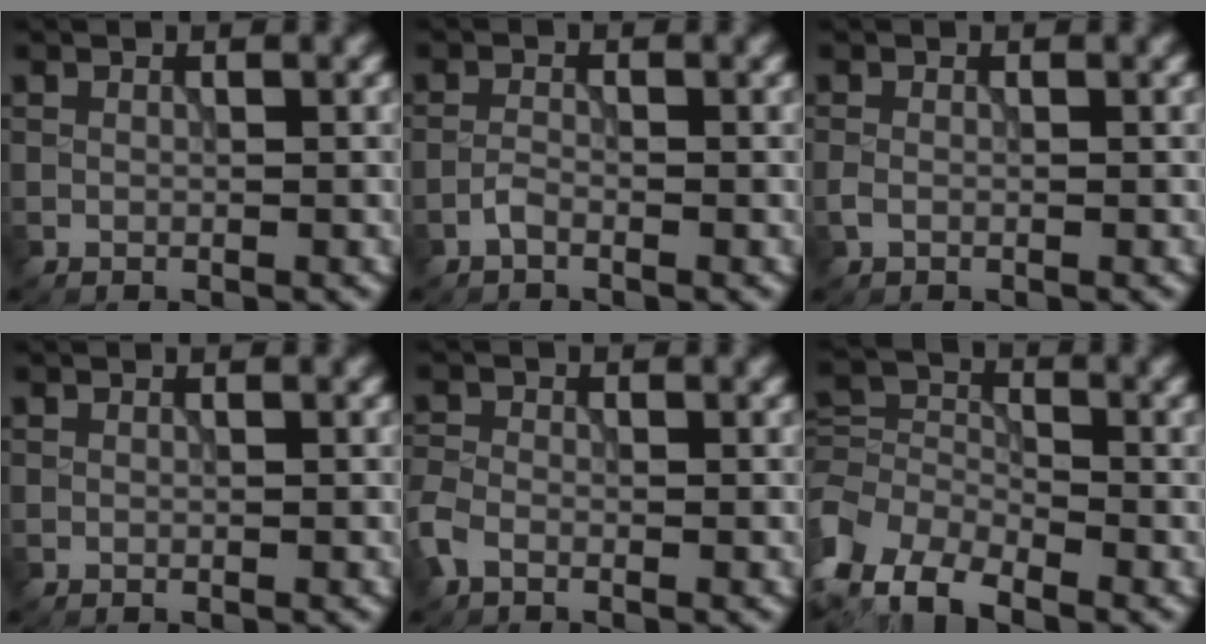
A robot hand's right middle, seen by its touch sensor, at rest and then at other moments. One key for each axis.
{"total": 1.0, "fx": -0.8, "fy": 0.2, "fz": 0.5, "tx": -0.012, "ty": 0.002, "tz": -0.020}
{"total": 0.7, "fx": -0.4, "fy": 0.4, "fz": 0.5, "tx": -0.015, "ty": -0.001, "tz": -0.011}
{"total": 0.0}
{"total": 2.1, "fx": -1.3, "fy": 1.2, "fz": 1.1, "tx": -0.029, "ty": 0.001, "tz": -0.041}
{"total": 7.7, "fx": -4.6, "fy": 4.4, "fz": 4.3, "tx": -0.080, "ty": 0.000, "tz": -0.103}